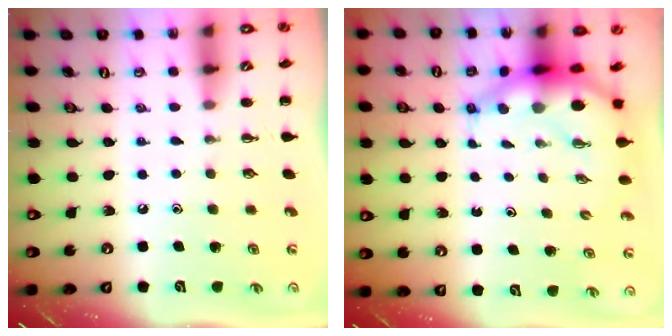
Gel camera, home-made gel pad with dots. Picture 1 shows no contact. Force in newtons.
{"total": 6.4, "press": 6.2, "slide": 1.8}